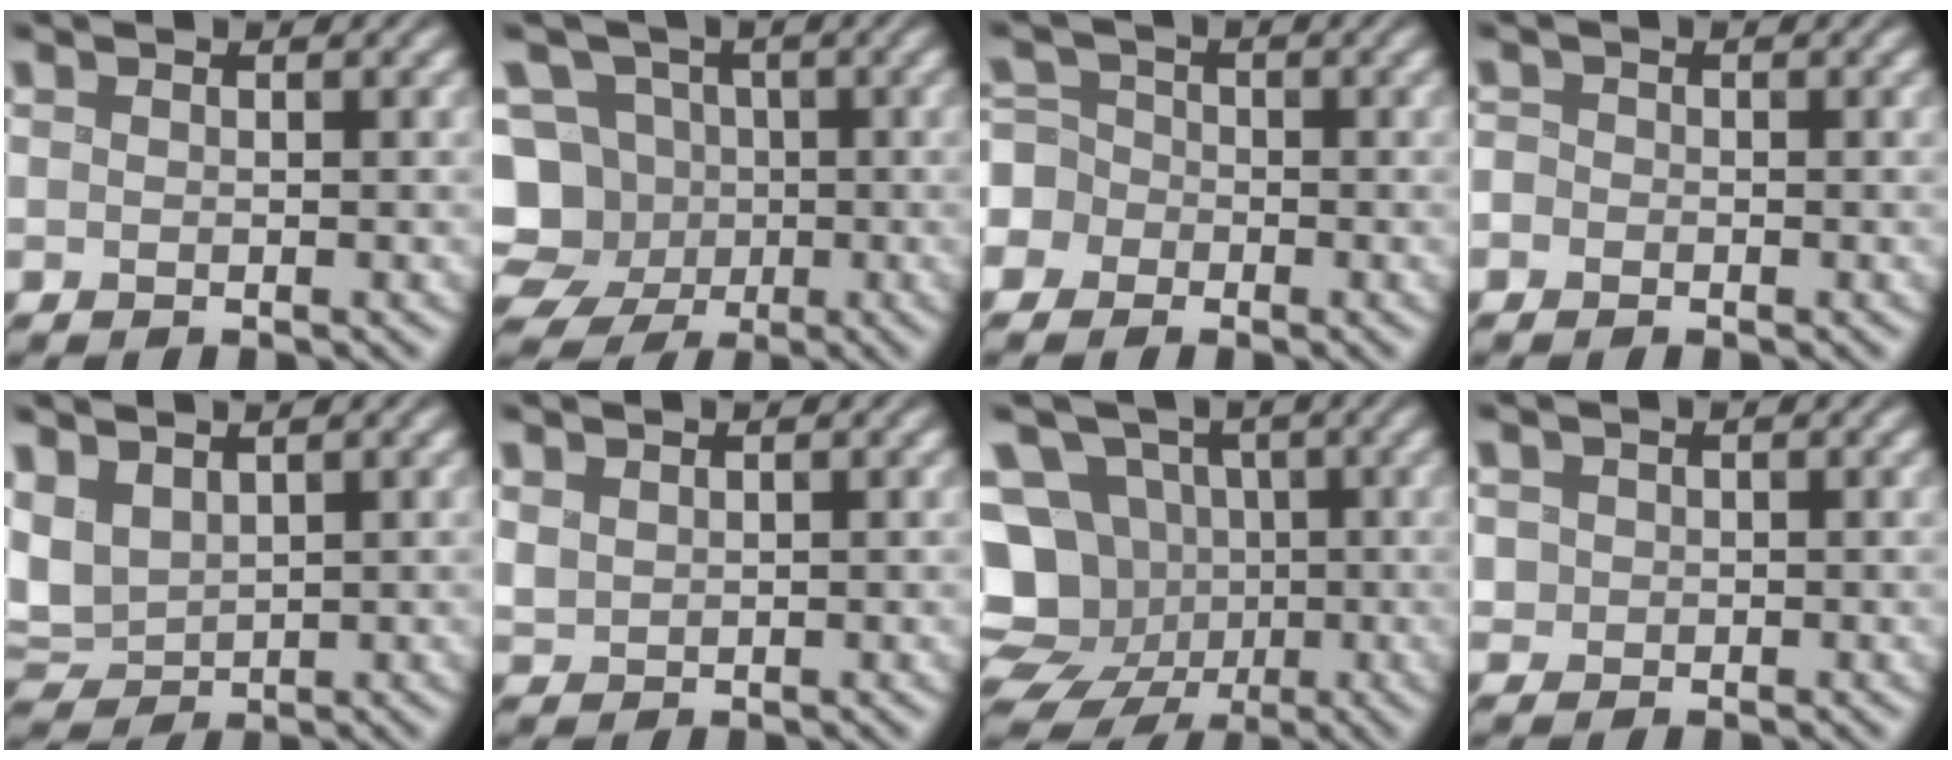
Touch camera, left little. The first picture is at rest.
{"total": 9.4, "force": [-3.3, 8.2, 3.2], "torque": [-0.049, 0.006, -0.080]}
{"total": 6.8, "force": [-2.7, 6.1, 1.5], "torque": [-0.051, 0.002, -0.082]}
{"total": 2.3, "force": [-0.8, 2.1, 0.6], "torque": [0.002, 0.010, -0.036]}
{"total": 4.4, "force": [1.4, 3.1, 2.8], "torque": [-0.081, 0.004, 0.027]}
{"total": 1.1, "force": [0.8, 0.7, 0.3], "torque": [-0.016, 0.000, 0.019]}
{"total": 13.1, "force": [-4.0, 11.3, 5.2], "torque": [-0.106, -0.001, -0.083]}
{"total": 1.1, "force": [0.2, 1.1, 0.2], "torque": [0.000, 0.002, 0.008]}